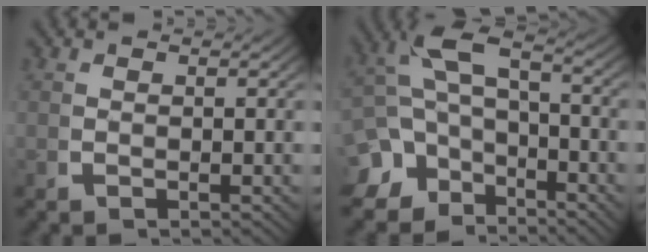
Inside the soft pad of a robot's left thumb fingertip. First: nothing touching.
{"total": 9.4, "force": [-1.4, 7.4, 5.6], "torque": [-0.109, -0.024, -0.028]}